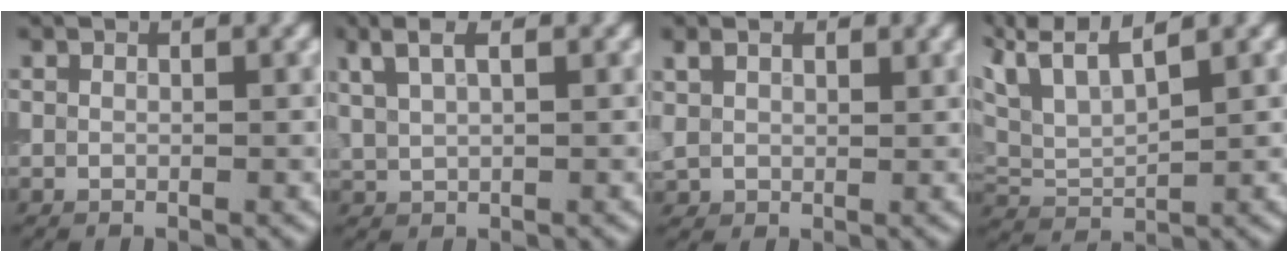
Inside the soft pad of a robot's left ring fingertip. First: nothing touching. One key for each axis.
{"total": 3.2, "fx": 1.9, "fy": 1.1, "fz": 2.3, "tx": -0.060, "ty": 0.008, "tz": 0.040}
{"total": 2.0, "fx": 1.0, "fy": 1.5, "fz": 0.9, "tx": -0.029, "ty": 0.003, "tz": 0.018}
{"total": 6.6, "fx": 4.6, "fy": 2.0, "fz": 4.3, "tx": -0.102, "ty": 0.021, "tz": 0.078}